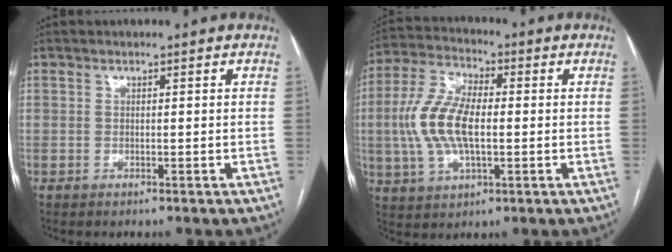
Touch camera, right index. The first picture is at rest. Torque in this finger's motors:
{"motor_torque": [1.35, 0.79, 0.90, 0.21]}